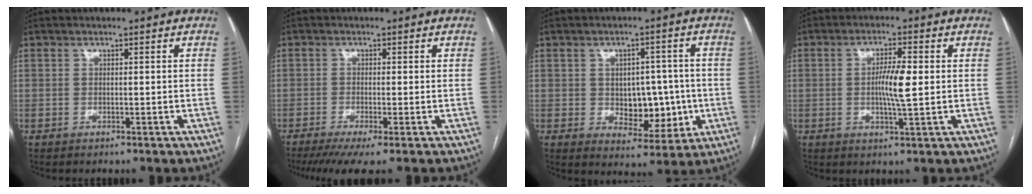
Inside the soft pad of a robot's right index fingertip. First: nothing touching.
{"total": 5.3, "force": [-3.7, 0.1, 3.9], "torque": [-0.057, -0.012, -0.063]}
{"total": 8.4, "force": [-0.7, 5.3, 6.4], "torque": [-0.076, 0.011, 0.003]}
{"total": 5.4, "force": [0.1, 0.3, 5.4], "torque": [-0.099, -0.001, -0.001]}